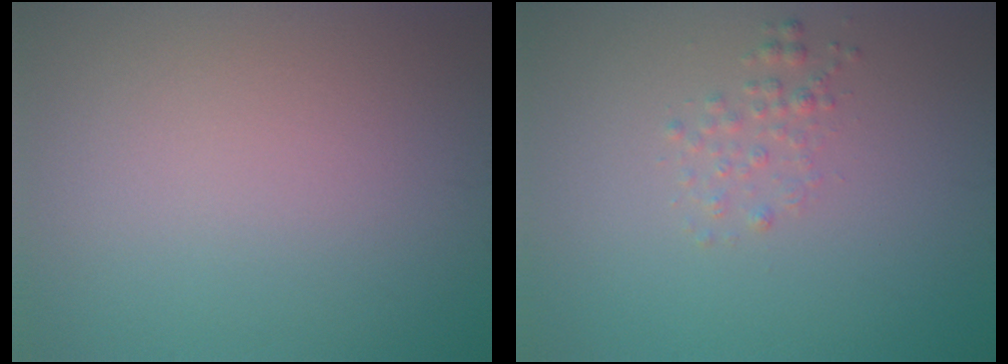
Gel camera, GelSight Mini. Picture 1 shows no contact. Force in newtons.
{"total": 1.3, "press": 1.3, "slide": 0.1}